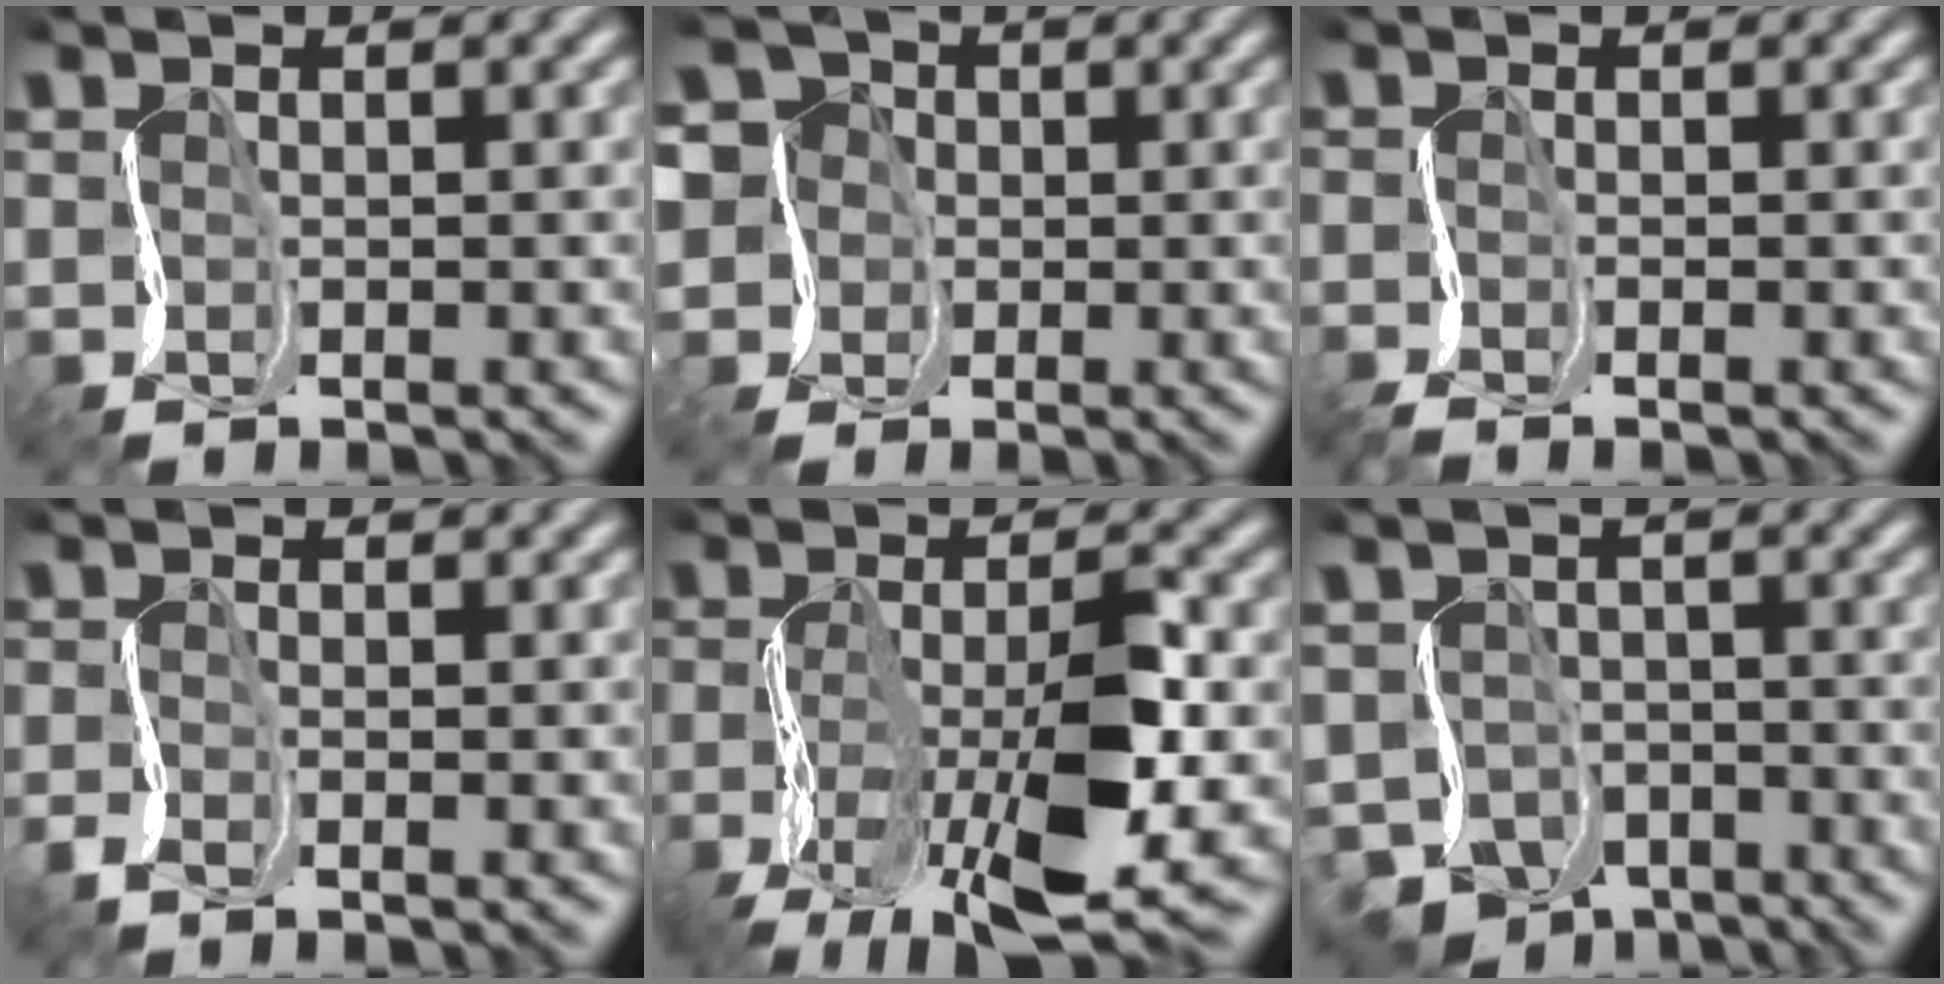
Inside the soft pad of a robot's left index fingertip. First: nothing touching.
{"total": 5.1, "force": [0.1, 5.0, 1.0], "torque": [-0.033, 0.034, -0.045]}
{"total": 1.5, "force": [-1.4, -0.2, 0.5], "torque": [-0.016, -0.004, -0.036]}
{"total": 1.4, "force": [-1.1, 0.2, 0.9], "torque": [-0.027, -0.005, -0.031]}
{"total": 11.4, "force": [-4.5, 3.8, 9.7], "torque": [-0.186, -0.009, -0.082]}
{"total": 5.0, "force": [-3.5, 3.0, 2.0], "torque": [-0.037, -0.014, -0.069]}